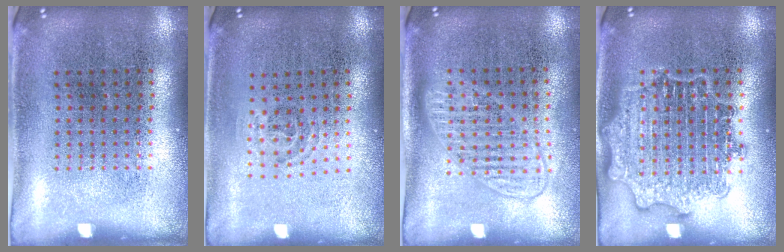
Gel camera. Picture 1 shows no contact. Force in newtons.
{"total": 0.8, "press": 0.5, "slide": 0.7}
{"total": 1.5, "press": 1.3, "slide": 0.7}
{"total": 3.0, "press": 3.0, "slide": 0.5}